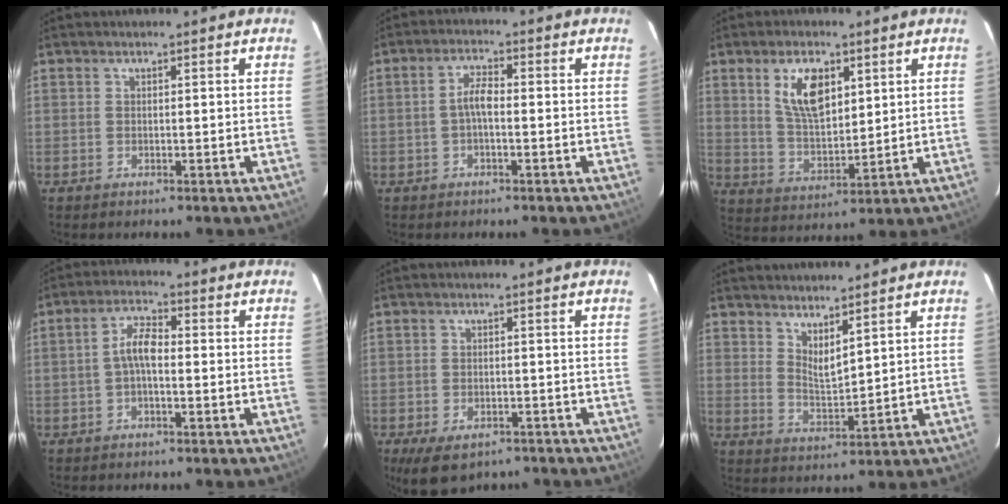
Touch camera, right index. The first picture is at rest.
{"total": 3.1, "force": [-0.8, 1.1, 2.8], "torque": [-0.058, 0.011, -0.016]}
{"total": 9.9, "force": [4.3, 4.9, 7.5], "torque": [-0.137, 0.005, 0.089]}
{"total": 4.3, "force": [-0.9, 1.8, 3.8], "torque": [-0.078, 0.016, -0.019]}
{"total": 8.3, "force": [-5.6, 4.3, 4.4], "torque": [-0.094, -0.019, -0.082]}
{"total": 4.8, "force": [3.9, 1.1, 2.6], "torque": [-0.042, -0.012, 0.068]}